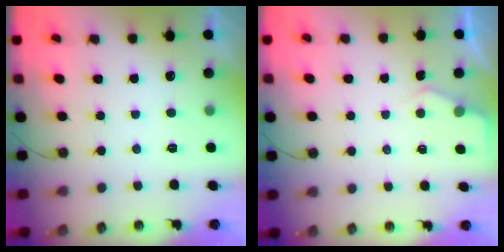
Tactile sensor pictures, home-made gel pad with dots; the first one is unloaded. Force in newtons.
{"total": 3.7, "press": 3.6, "slide": 0.6}